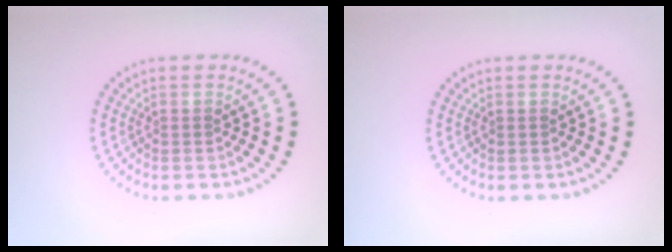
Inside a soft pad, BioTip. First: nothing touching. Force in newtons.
{"total": 0.0}